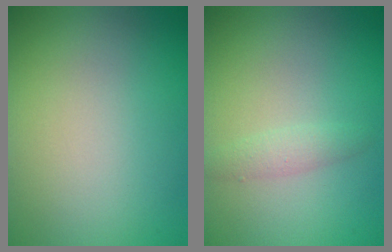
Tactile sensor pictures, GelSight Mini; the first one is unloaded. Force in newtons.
{"total": 1.4, "press": 1.4, "slide": 0.0}